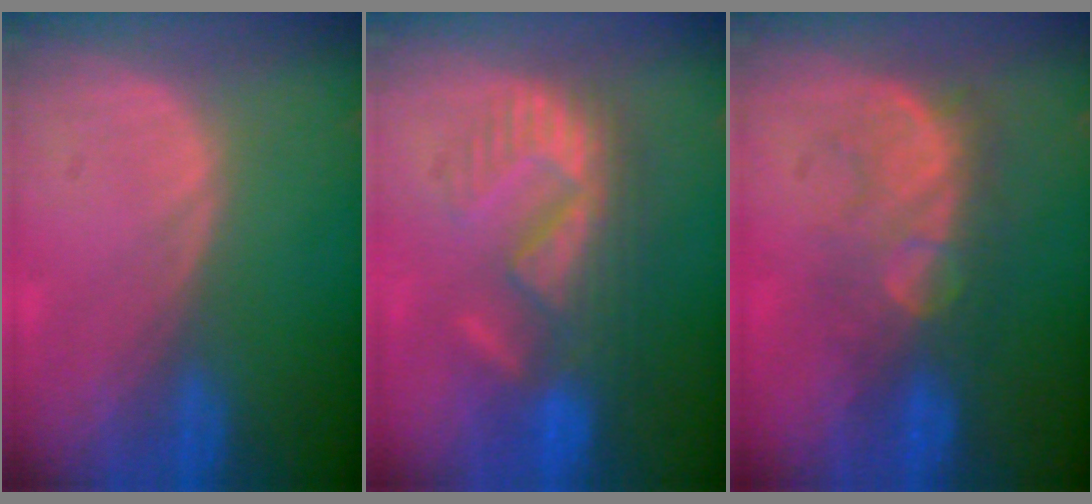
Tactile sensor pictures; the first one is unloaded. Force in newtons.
{"total": 9.2, "press": 8.9, "slide": 2.3}
{"total": 7.9, "press": 7.7, "slide": 1.5}